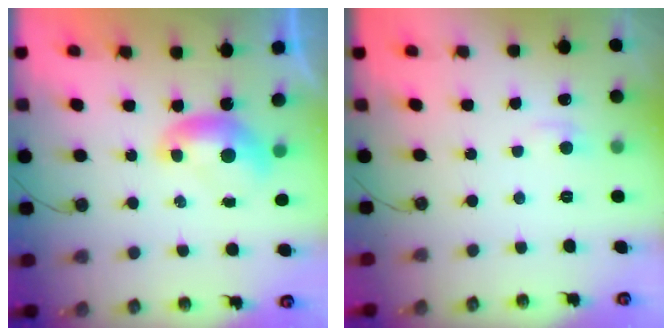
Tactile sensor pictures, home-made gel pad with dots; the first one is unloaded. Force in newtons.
{"total": 1.2, "press": 0.9, "slide": 0.7}